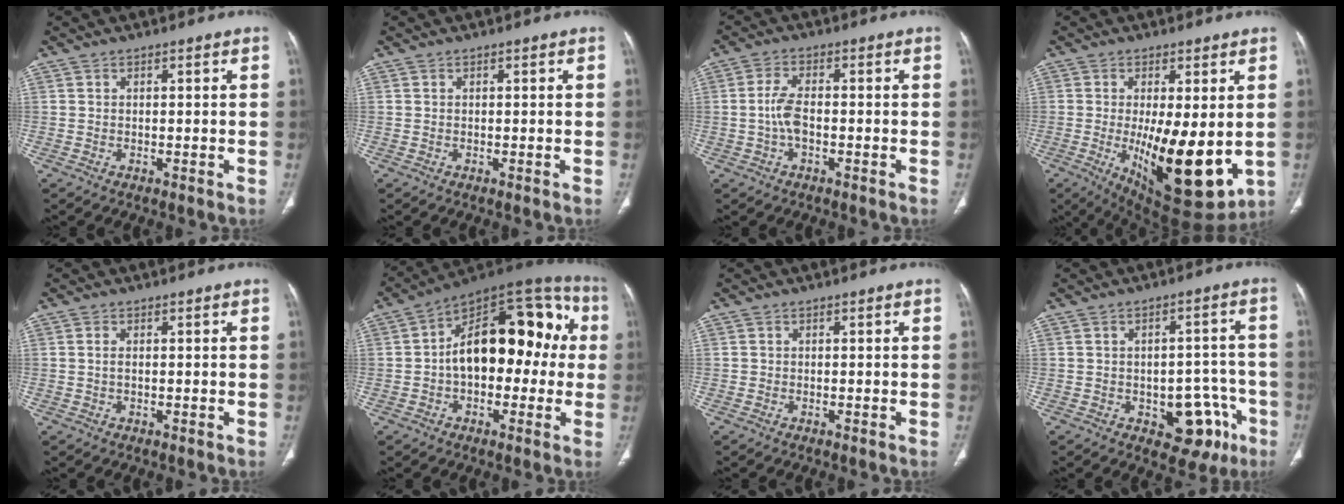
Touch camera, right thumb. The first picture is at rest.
{"total": 0.0}
{"total": 4.6, "force": [-0.7, 2.3, 3.9], "torque": [-0.086, 0.013, -0.016]}
{"total": 16.7, "force": [-1.9, 6.1, 15.5], "torque": [-0.230, -0.039, -0.009]}
{"total": 1.2, "force": [0.1, 0.6, 1.0], "torque": [-0.022, 0.002, 0.004]}
{"total": 21.3, "force": [1.0, 12.4, 17.3], "torque": [-0.215, 0.058, 0.001]}
{"total": 0.0}
{"total": 10.7, "force": [-4.5, 6.4, 7.3], "torque": [-0.047, 0.032, -0.048]}